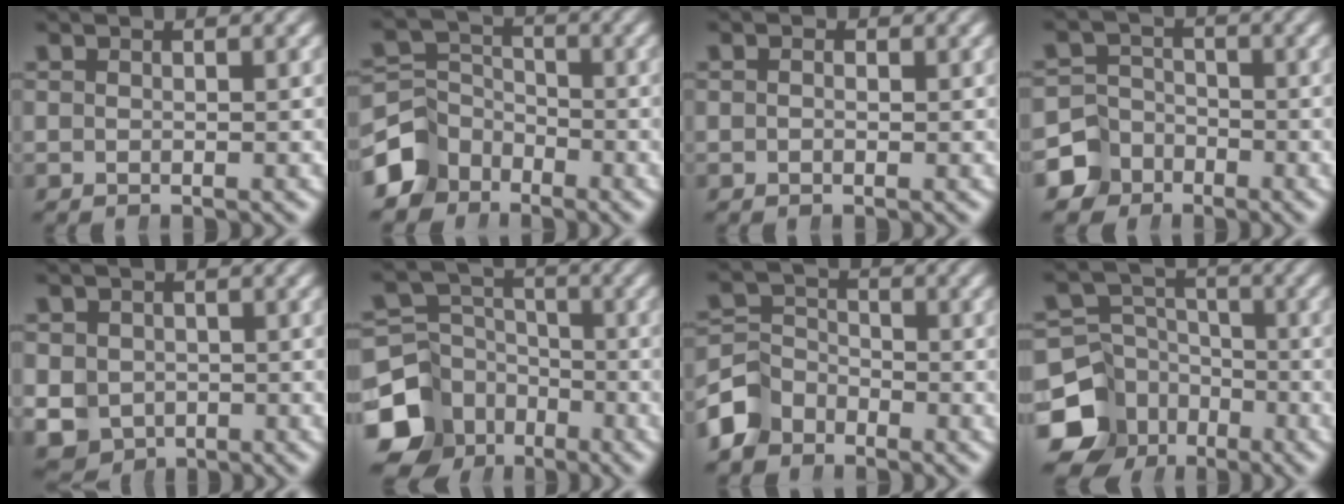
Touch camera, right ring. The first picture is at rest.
{"total": 6.4, "force": [-2.7, 5.3, 2.3], "torque": [-0.035, -0.022, -0.045]}
{"total": 0.6, "force": [-0.1, 0.5, 0.3], "torque": [-0.002, -0.001, -0.002]}
{"total": 6.5, "force": [-3.7, 5.1, 1.6], "torque": [-0.016, -0.023, -0.058]}
{"total": 8.3, "force": [-2.8, 7.2, 2.8], "torque": [-0.058, -0.044, -0.030]}
{"total": 10.7, "force": [-4.3, 8.8, 4.4], "torque": [-0.057, -0.042, -0.067]}
{"total": 5.6, "force": [-3.0, 4.4, 1.6], "torque": [-0.025, -0.015, -0.048]}
{"total": 11.4, "force": [-4.7, 9.3, 4.5], "torque": [-0.058, -0.045, -0.071]}